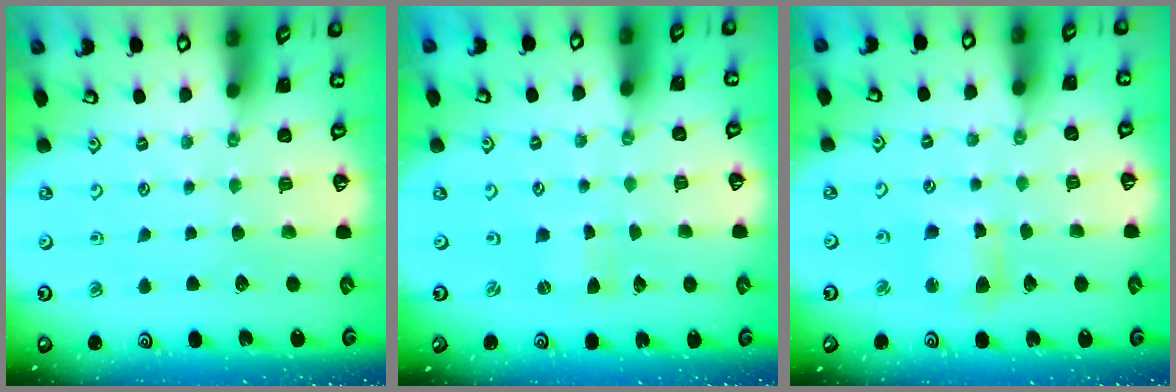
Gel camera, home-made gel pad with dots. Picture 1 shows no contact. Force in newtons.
{"total": 0.0}
{"total": 7.9, "press": 7.8, "slide": 1.0}